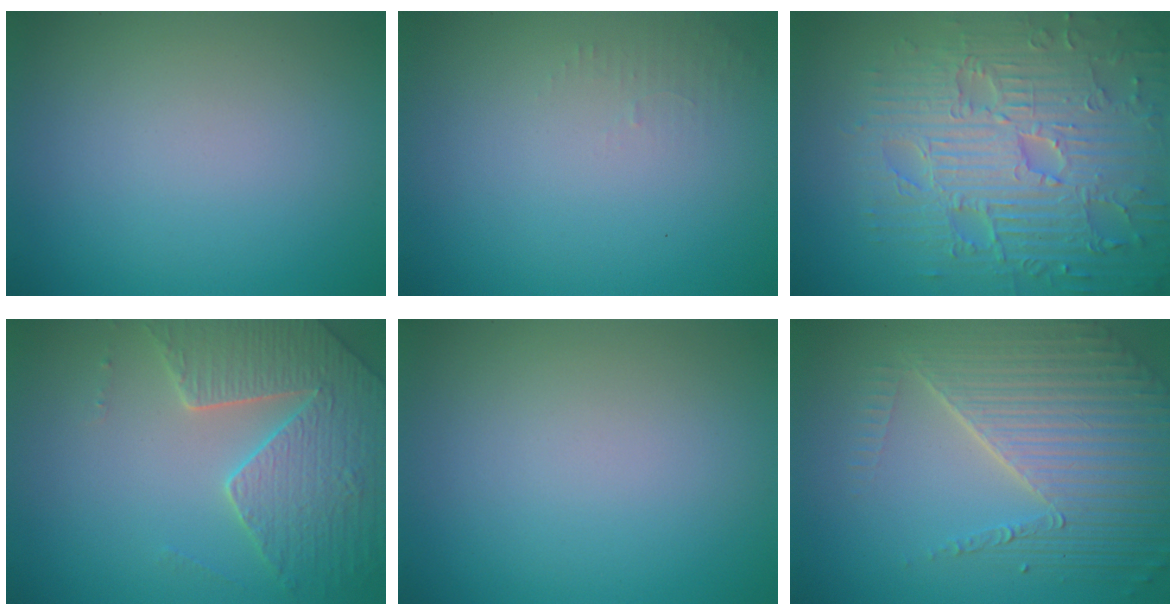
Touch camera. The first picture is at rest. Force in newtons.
{"total": 1.0, "press": 0.9, "slide": 0.3}
{"total": 9.4, "press": 6.9, "slide": 6.5}
{"total": 4.6, "press": 4.5, "slide": 1.3}
{"total": 0.0}
{"total": 7.5, "press": 5.3, "slide": 5.2}